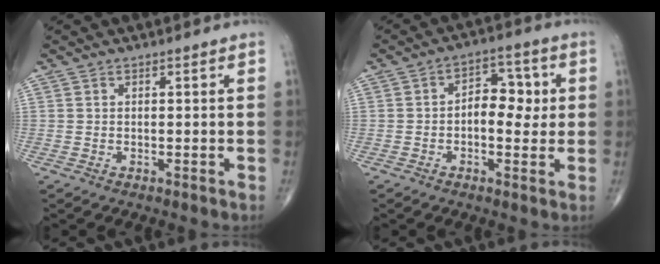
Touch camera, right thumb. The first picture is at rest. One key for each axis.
{"total": 7.8, "fx": 0.3, "fy": 4.8, "fz": 6.1, "tx": -0.054, "ty": 0.017, "tz": 0.000}